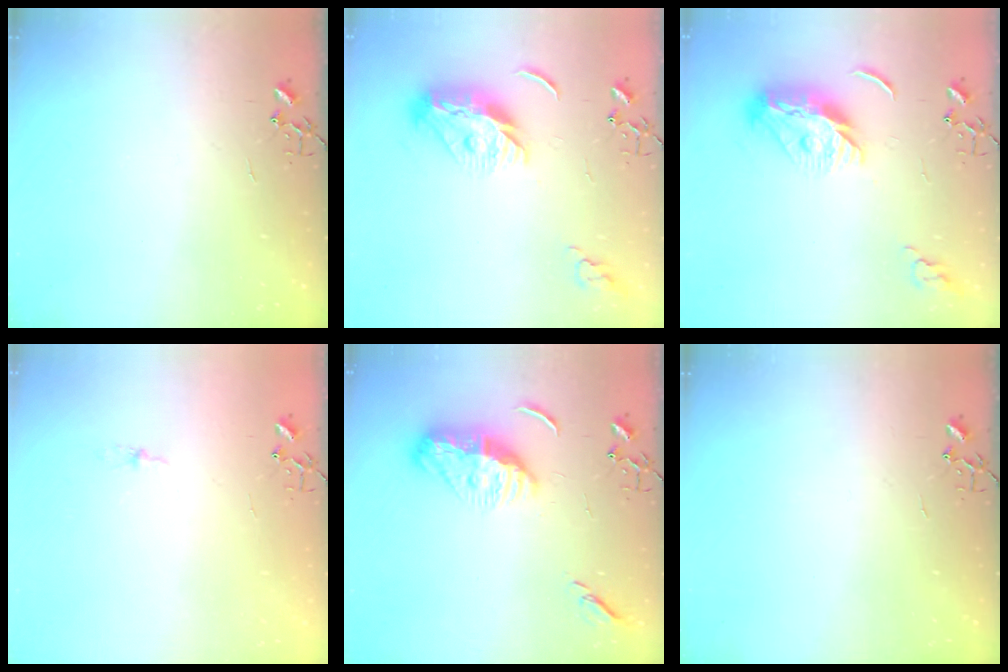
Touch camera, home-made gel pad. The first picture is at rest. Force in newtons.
{"total": 11.9, "press": 11.9, "slide": 0.9}
{"total": 11.9, "press": 11.9, "slide": 0.9}
{"total": 2.2, "press": 2.2, "slide": 0.3}
{"total": 12.4, "press": 12.4, "slide": 1.3}
{"total": 0.0}